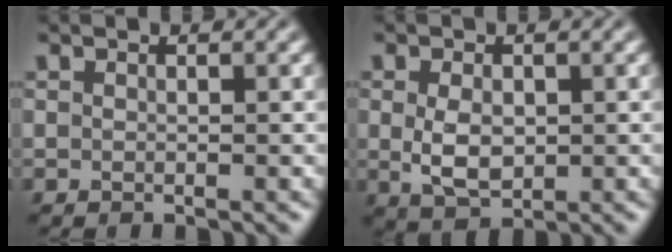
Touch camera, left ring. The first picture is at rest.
{"total": 3.5, "force": [0.0, 2.3, 2.6], "torque": [-0.057, -0.002, 0.004]}